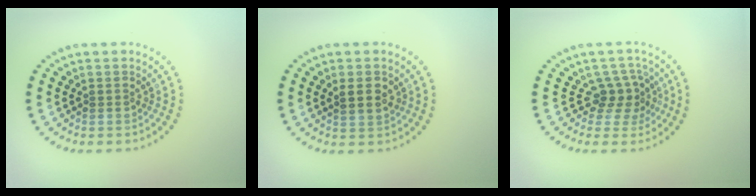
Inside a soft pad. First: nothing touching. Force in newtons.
{"total": 1.7, "press": 1.6, "slide": 0.5}
{"total": 2.5, "press": 2.0, "slide": 1.5}